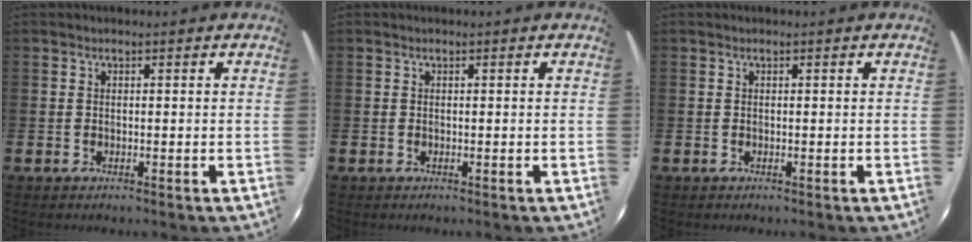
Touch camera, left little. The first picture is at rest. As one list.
[{"total": 0.0}, {"total": 0.0}]